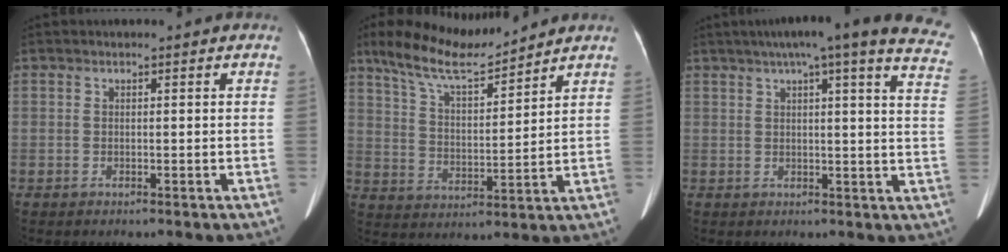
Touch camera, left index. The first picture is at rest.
{"total": 10.5, "force": [9.3, 1.4, 4.7], "torque": [-0.095, -0.001, 0.172]}
{"total": 24.6, "force": [19.7, 2.0, 14.6], "torque": [-0.173, -0.009, 0.220]}